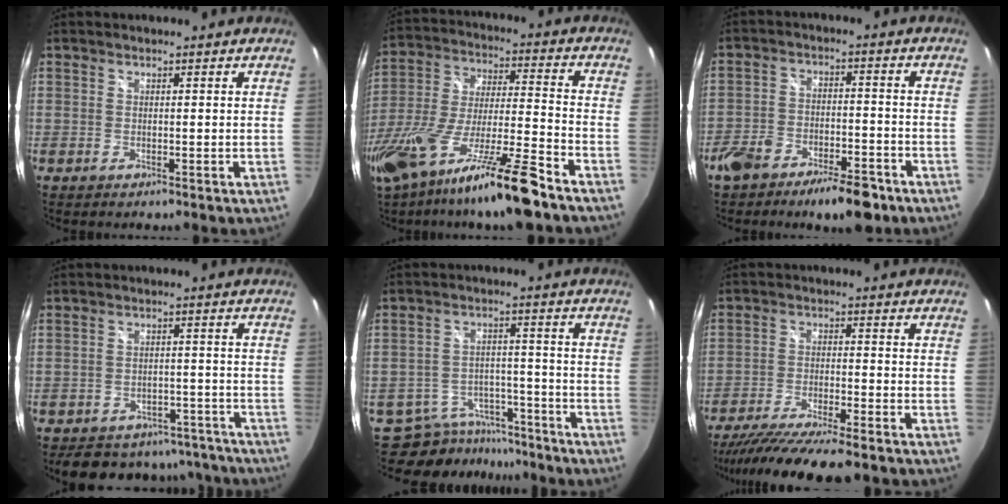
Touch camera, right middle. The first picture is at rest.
{"total": 23.0, "force": [-16.1, 1.7, 16.4], "torque": [-0.307, -0.054, -0.280]}
{"total": 10.9, "force": [-7.8, 4.3, 6.3], "torque": [-0.125, 0.009, -0.126]}
{"total": 16.1, "force": [-13.7, 6.9, 4.7], "torque": [-0.098, 0.031, -0.160]}
{"total": 11.8, "force": [-10.6, 5.1, 1.6], "torque": [-0.044, 0.025, -0.146]}
{"total": 14.2, "force": [-12.3, 0.8, 7.1], "torque": [-0.148, -0.039, -0.205]}